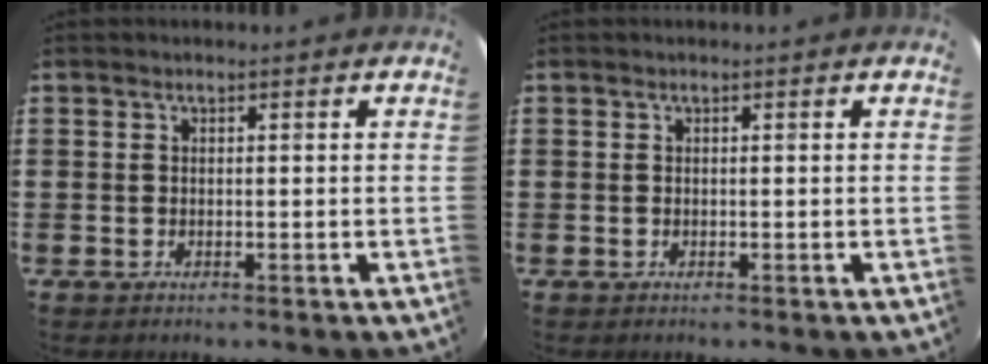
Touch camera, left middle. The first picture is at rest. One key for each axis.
{"total": 0.0}